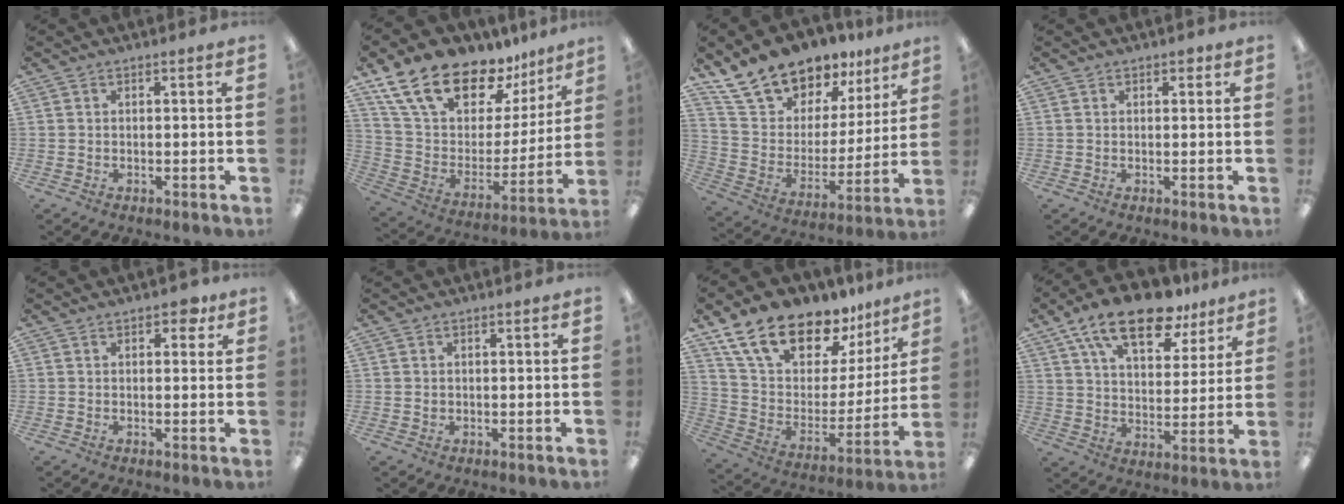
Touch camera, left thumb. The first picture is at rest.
{"total": 20.7, "force": [16.2, 9.4, 8.8], "torque": [-0.167, -0.113, 0.293]}
{"total": 16.0, "force": [13.9, 7.4, 3.0], "torque": [-0.083, -0.110, 0.261]}
{"total": 1.3, "force": [0.7, 0.9, 0.6], "torque": [-0.004, -0.001, 0.011]}
{"total": 3.4, "force": [1.8, 1.9, 2.2], "torque": [-0.022, -0.002, 0.025]}
{"total": 0.6, "force": [0.1, 0.6, 0.1], "torque": [-0.002, 0.003, 0.001]}
{"total": 19.2, "force": [15.3, 8.8, 7.7], "torque": [-0.146, -0.108, 0.276]}
{"total": 17.5, "force": [12.0, 7.9, 10.0], "torque": [-0.169, -0.057, 0.210]}